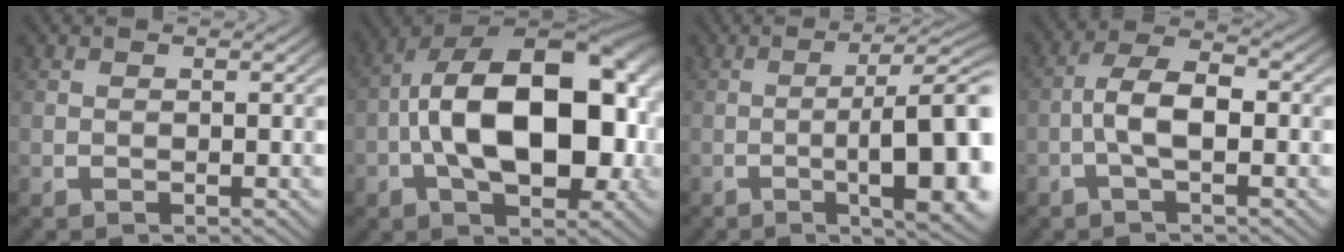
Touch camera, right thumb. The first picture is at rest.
{"total": 19.8, "force": [-0.2, 12.1, 15.7], "torque": [-0.257, -0.038, 0.007]}
{"total": 10.7, "force": [-1.5, 4.1, 9.8], "torque": [-0.152, -0.022, -0.009]}
{"total": 5.3, "force": [-0.6, 2.5, 4.6], "torque": [-0.099, -0.010, -0.012]}